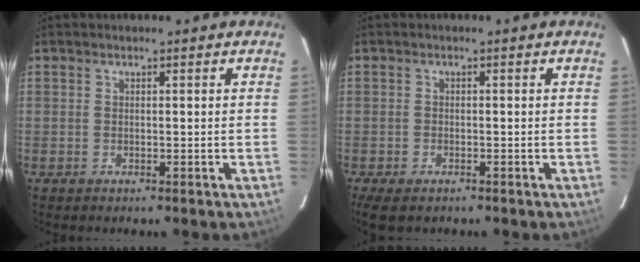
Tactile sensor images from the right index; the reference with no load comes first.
{"total": 5.2, "force": [-3.6, 2.3, 2.9], "torque": [-0.071, -0.020, -0.064]}